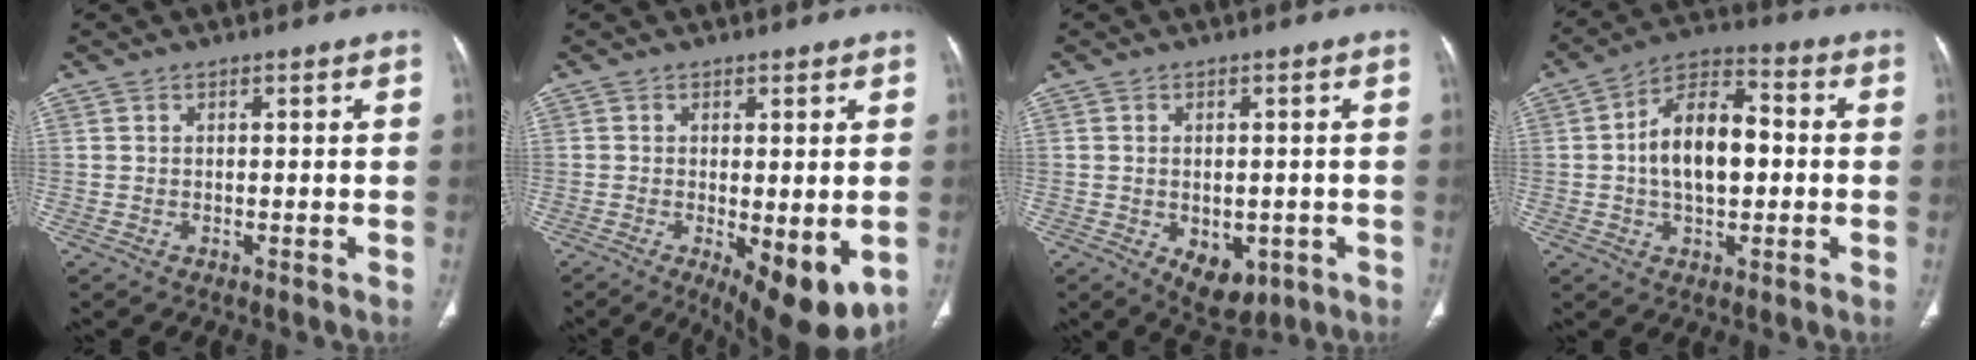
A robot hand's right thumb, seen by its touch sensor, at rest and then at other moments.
{"total": 10.6, "force": [-2.9, 3.9, 9.4], "torque": [-0.131, -0.024, -0.032]}
{"total": 7.4, "force": [-2.4, 4.8, 5.1], "torque": [-0.050, 0.000, -0.017]}
{"total": 13.3, "force": [0.0, 7.5, 11.0], "torque": [-0.175, 0.028, -0.009]}